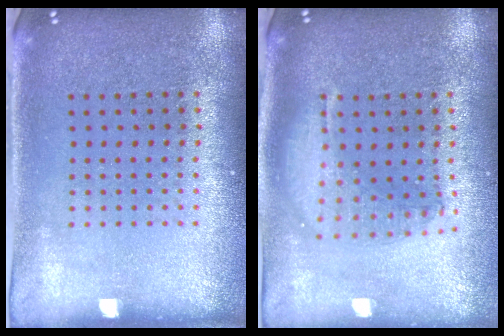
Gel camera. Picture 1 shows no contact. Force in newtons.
{"total": 1.6, "press": 1.4, "slide": 0.7}